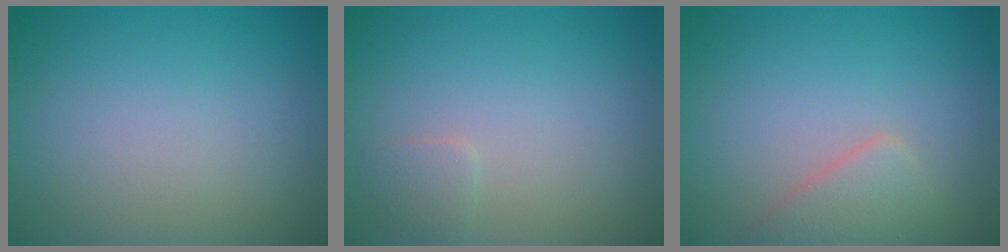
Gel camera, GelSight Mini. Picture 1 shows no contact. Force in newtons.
{"total": 1.0, "press": 1.0, "slide": 0.0}
{"total": 2.6, "press": 2.6, "slide": 0.0}